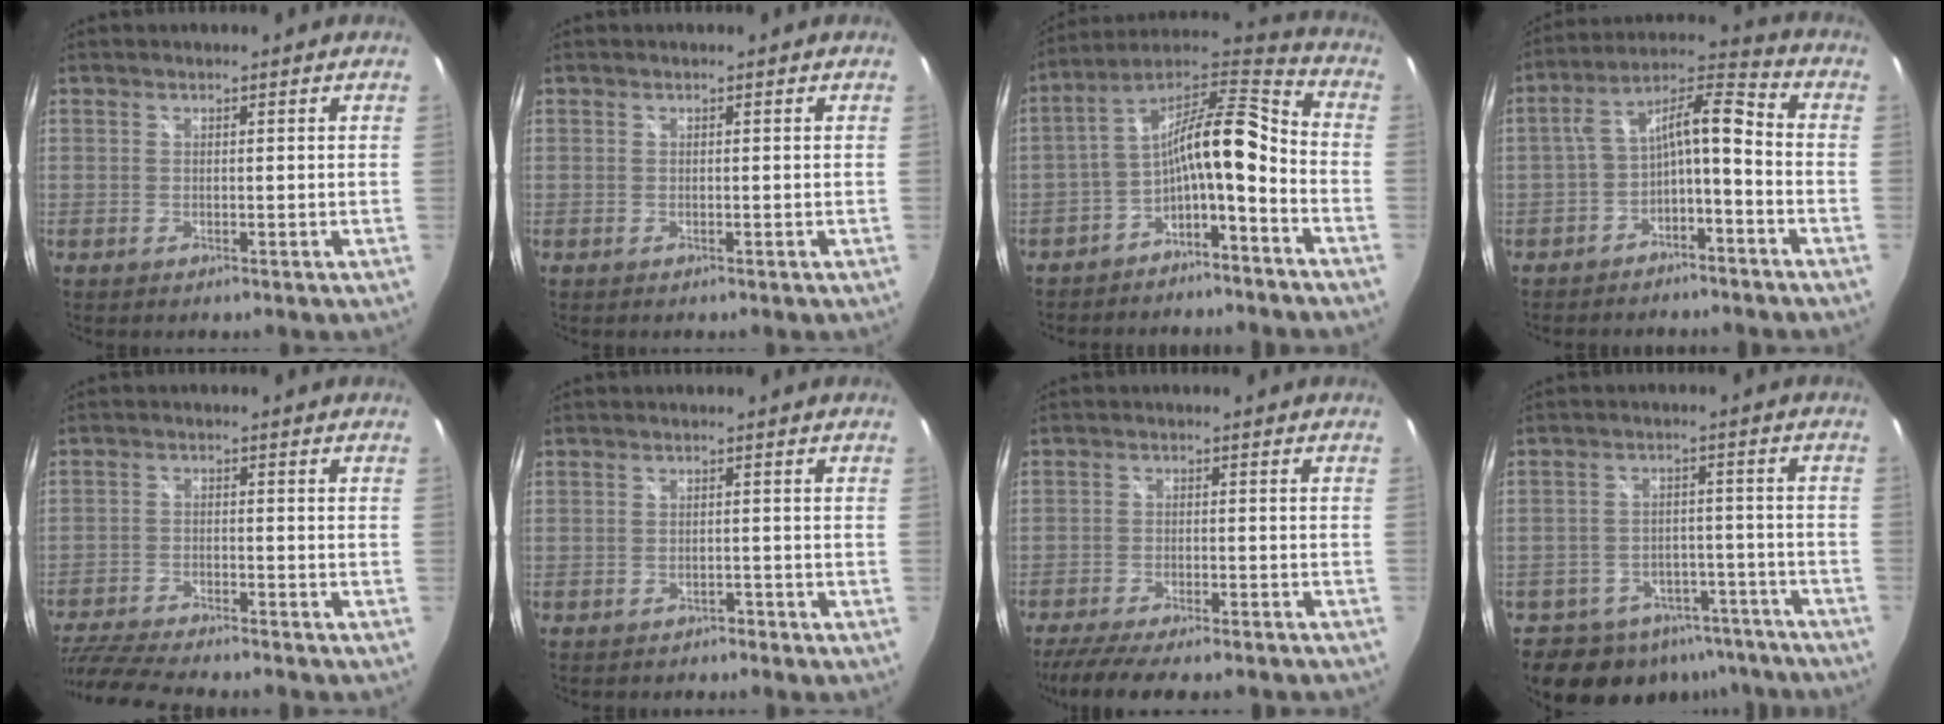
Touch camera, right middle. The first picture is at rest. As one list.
[{"total": 0.0}, {"total": 13.4, "force": [-4.9, 4.6, 11.6], "torque": [-0.214, 0.026, -0.092]}, {"total": 9.8, "force": [-3.9, 3.5, 8.3], "torque": [-0.167, 0.033, -0.062]}, {"total": 14.2, "force": [-12.5, 2.2, 6.4], "torque": [-0.152, -0.029, -0.209]}, {"total": 2.6, "force": [-2.3, 1.1, 0.5], "torque": [-0.010, -0.005, -0.031]}, {"total": 14.8, "force": [-12.6, 2.6, 7.2], "torque": [-0.147, -0.029, -0.186]}, {"total": 14.0, "force": [-10.9, 7.8, 3.8], "torque": [-0.084, 0.019, -0.133]}]